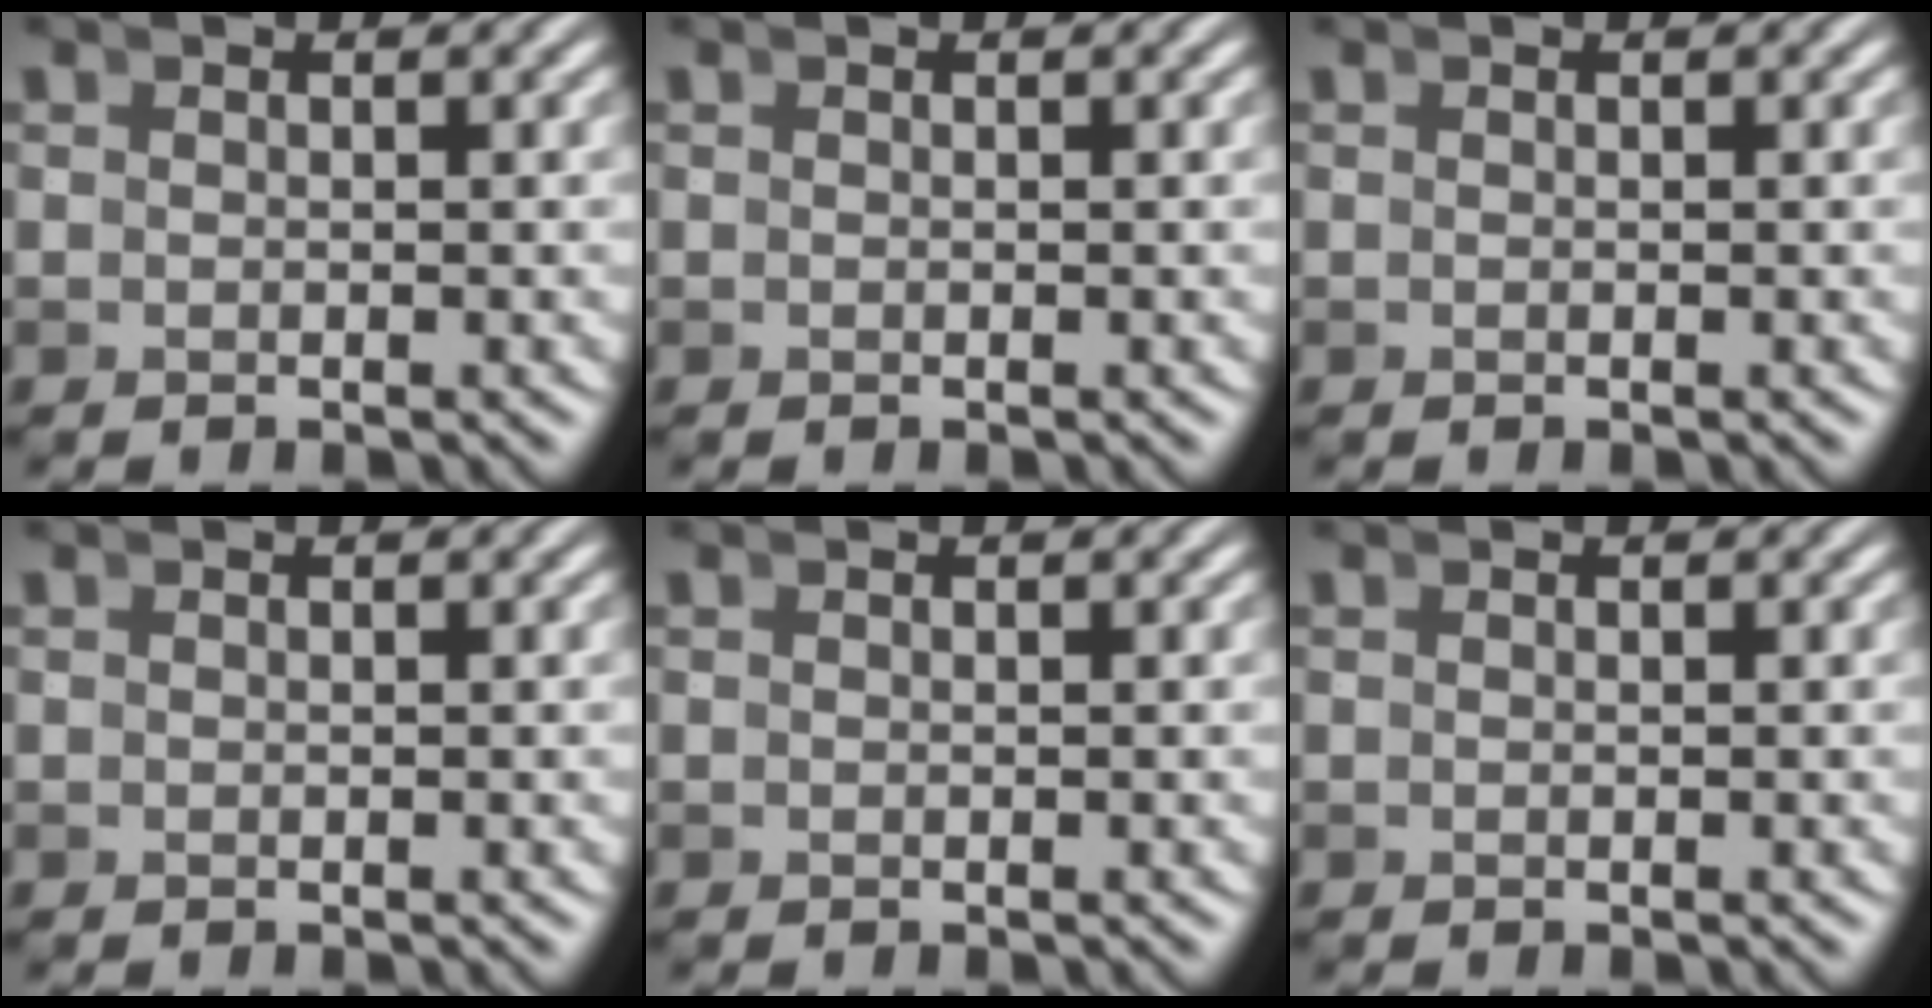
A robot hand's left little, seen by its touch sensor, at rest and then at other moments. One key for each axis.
{"total": 0.0}
{"total": 0.0}
{"total": 0.0}
{"total": 0.0}
{"total": 0.0}